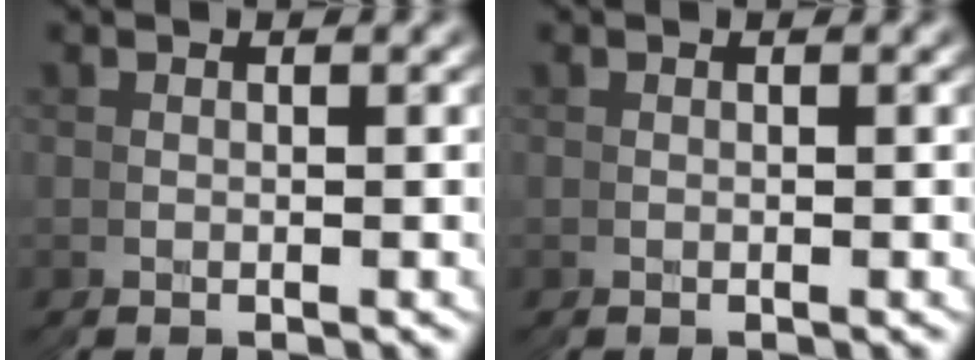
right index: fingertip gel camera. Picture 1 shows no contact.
{"total": 0.0}